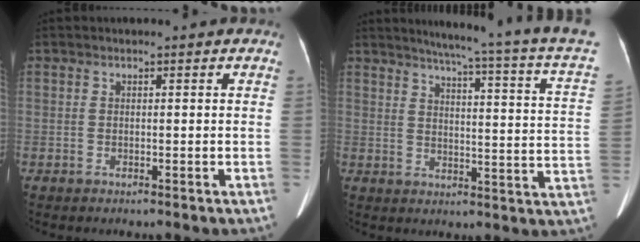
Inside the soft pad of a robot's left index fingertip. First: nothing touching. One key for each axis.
{"total": 21.1, "fx": 18.2, "fy": -2.2, "fz": 10.6, "tx": -0.162, "ty": -0.077, "tz": 0.209}